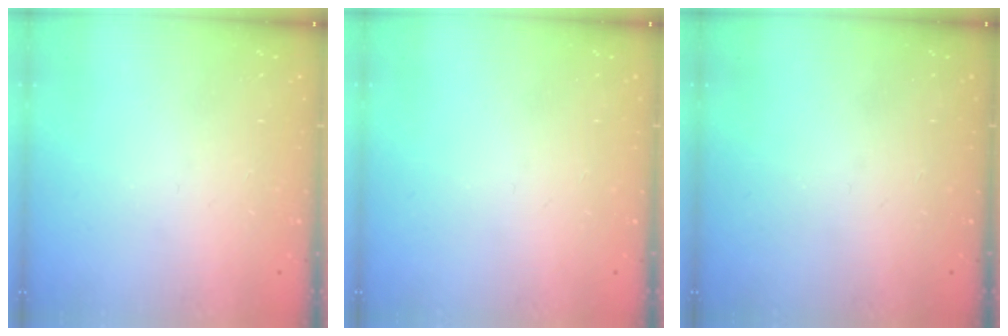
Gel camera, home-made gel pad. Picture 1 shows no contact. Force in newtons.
{"total": 0.0}
{"total": 0.0}